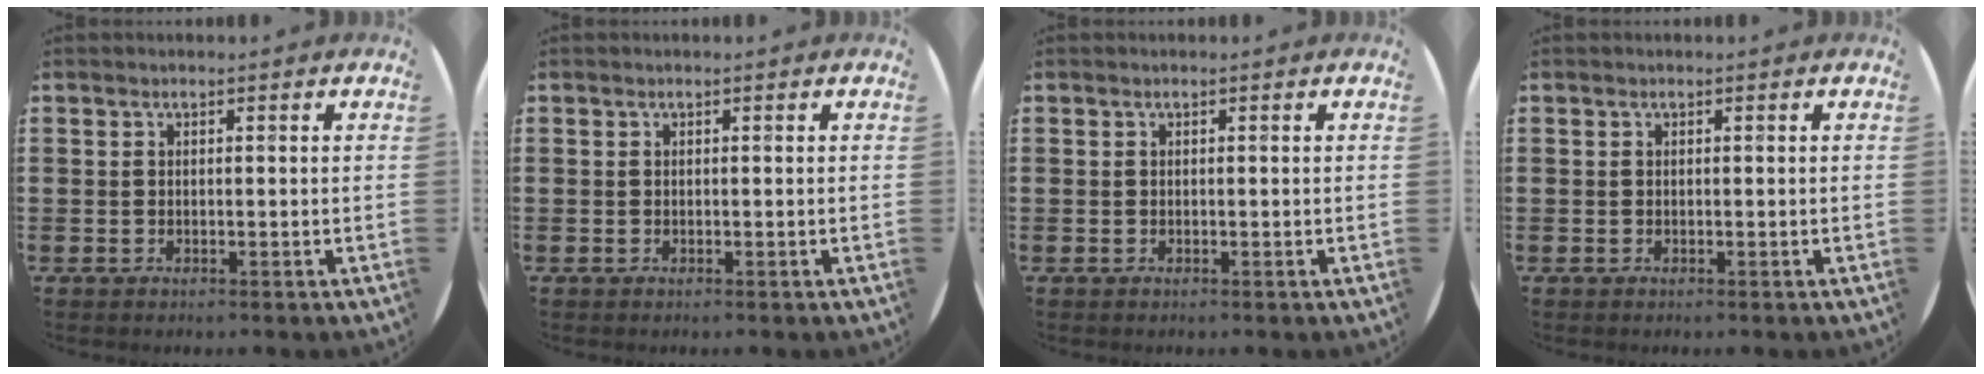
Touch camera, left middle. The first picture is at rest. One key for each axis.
{"total": 0.0}
{"total": 0.0}
{"total": 0.0}